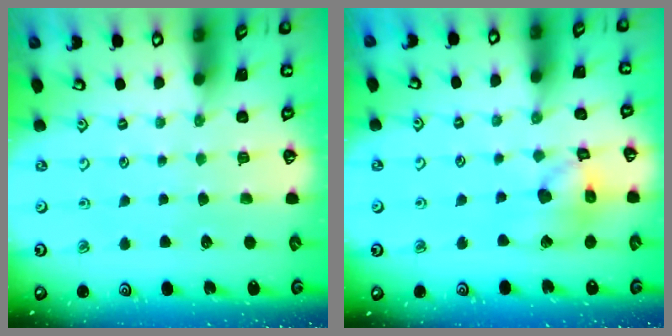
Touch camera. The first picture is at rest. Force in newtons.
{"total": 13.5, "press": 13.4, "slide": 1.9}